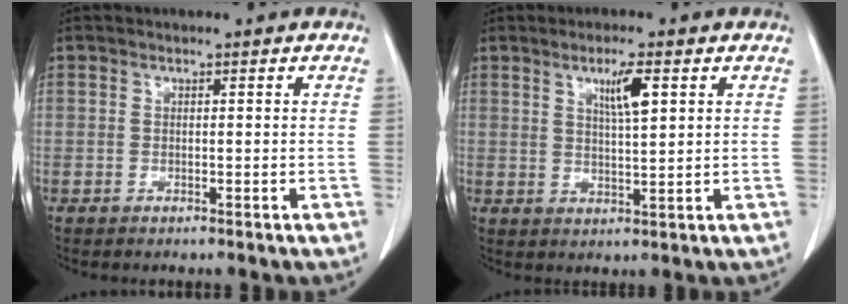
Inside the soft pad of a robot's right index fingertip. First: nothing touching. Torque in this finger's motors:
{"motor_torque": [0.60, 0.38, 0.27, 0.04]}